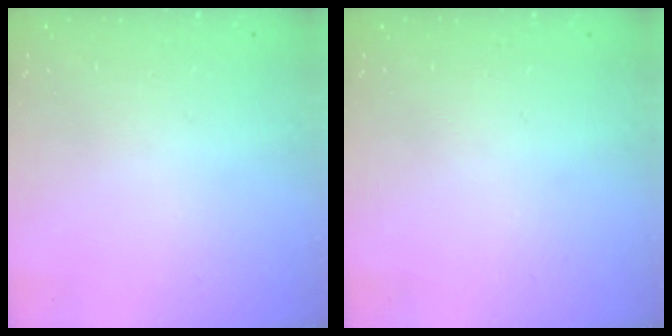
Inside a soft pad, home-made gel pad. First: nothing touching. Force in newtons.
{"total": 0.0}